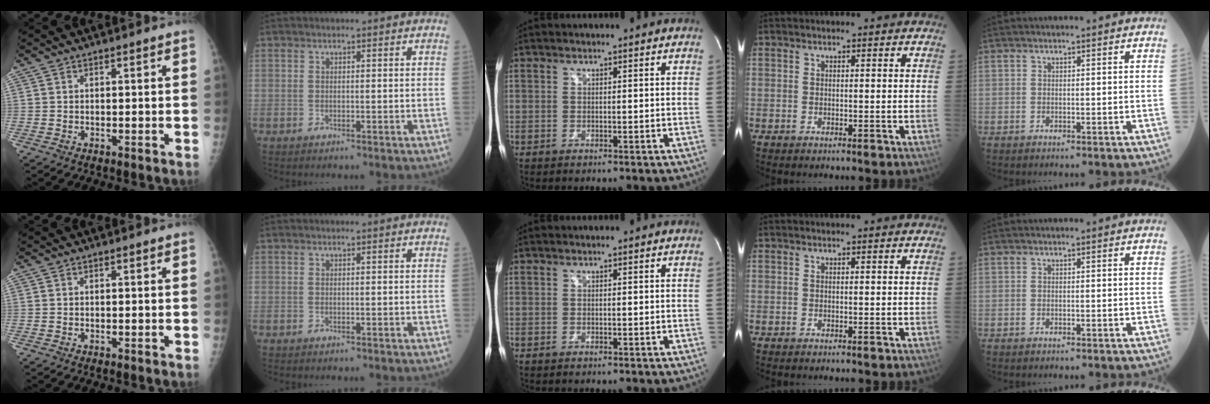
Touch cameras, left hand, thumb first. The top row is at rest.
{}